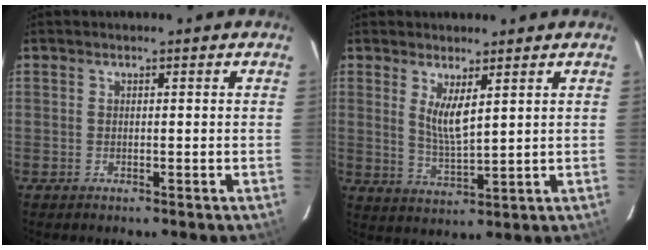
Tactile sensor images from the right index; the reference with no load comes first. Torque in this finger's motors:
{"motor_torque": [0.07, 0.06, 0.11, 0.05]}